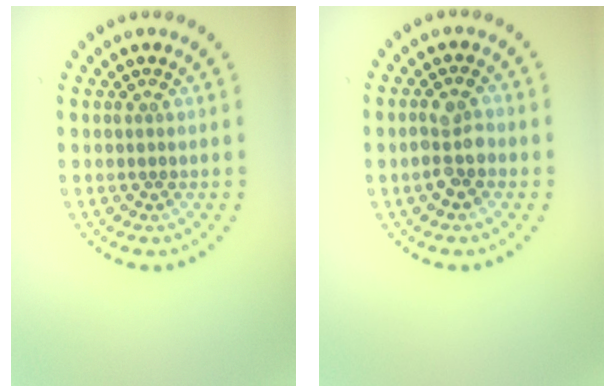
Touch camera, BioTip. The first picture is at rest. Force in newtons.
{"total": 2.6, "press": 2.5, "slide": 0.8}